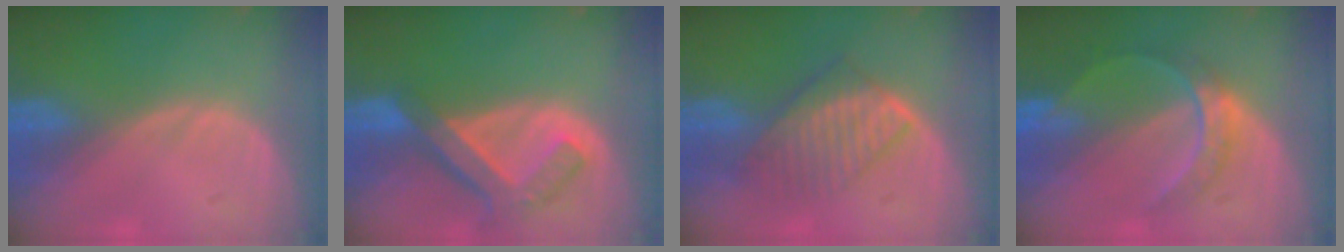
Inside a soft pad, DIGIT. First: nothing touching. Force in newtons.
{"total": 7.6, "press": 6.6, "slide": 3.7}
{"total": 6.7, "press": 6.3, "slide": 2.3}
{"total": 6.2, "press": 5.5, "slide": 2.9}